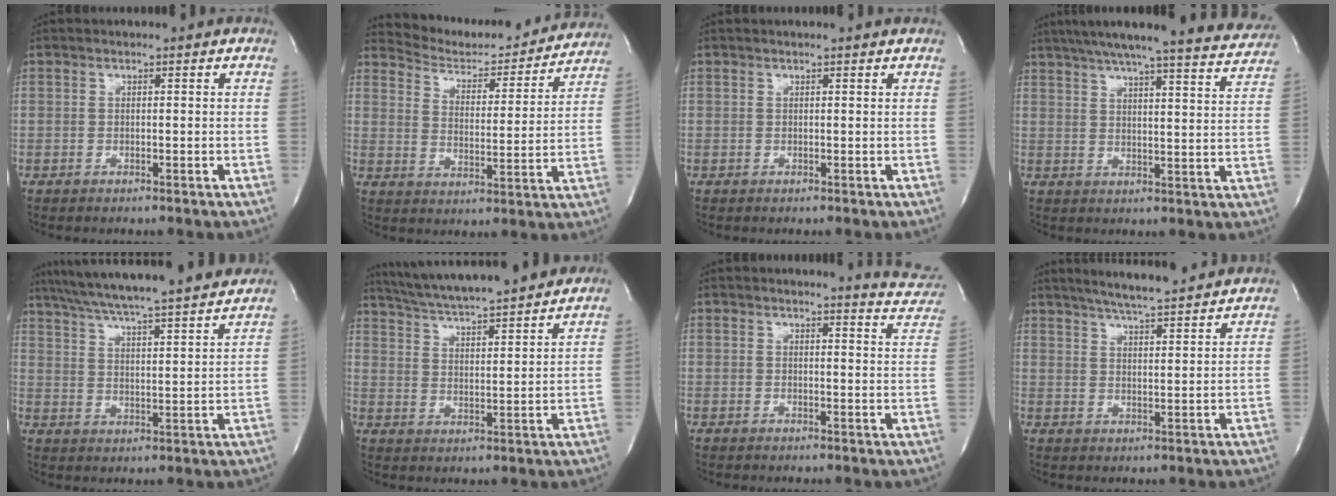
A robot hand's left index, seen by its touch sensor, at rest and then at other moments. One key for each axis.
{"total": 15.6, "fx": 15.0, "fy": 3.1, "fz": 2.7, "tx": -0.026, "ty": -0.019, "tz": 0.197}
{"total": 0.7, "fx": 0.6, "fy": -0.1, "fz": 0.4, "tx": -0.012, "ty": 0.001, "tz": 0.005}
{"total": 21.9, "fx": 19.9, "fy": 1.4, "fz": 9.2, "tx": -0.140, "ty": -0.038, "tz": 0.239}
{"total": 22.1, "fx": 19.6, "fy": 0.5, "fz": 10.1, "tx": -0.174, "ty": 0.005, "tz": 0.277}
{"total": 17.0, "fx": 15.2, "fy": 1.0, "fz": 7.5, "tx": -0.130, "ty": 0.016, "tz": 0.231}
{"total": 6.3, "fx": 6.2, "fy": 0.4, "fz": 0.6, "tx": 0.002, "ty": -0.050, "tz": 0.041}
{"total": 11.6, "fx": 10.3, "fy": 0.6, "fz": 5.3, "tx": -0.091, "ty": 0.011, "tz": 0.144}